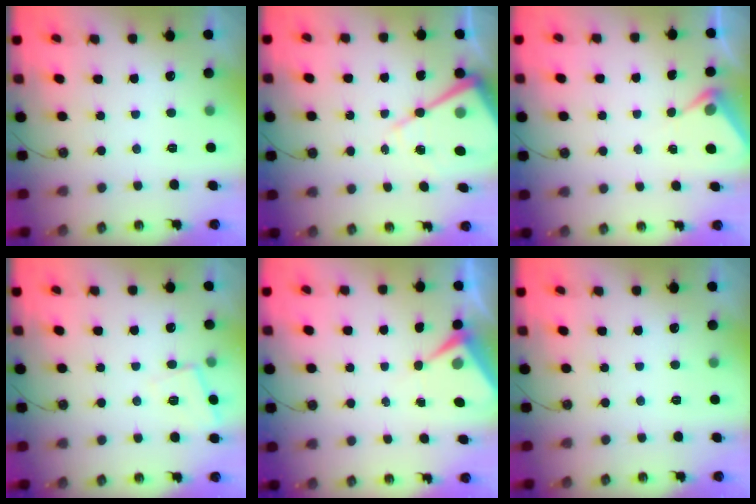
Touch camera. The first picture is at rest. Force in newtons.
{"total": 12.5, "press": 12.4, "slide": 1.0}
{"total": 4.1, "press": 4.1, "slide": 0.5}
{"total": 5.5, "press": 5.4, "slide": 0.7}
{"total": 6.1, "press": 6.1, "slide": 0.5}
{"total": 0.0}